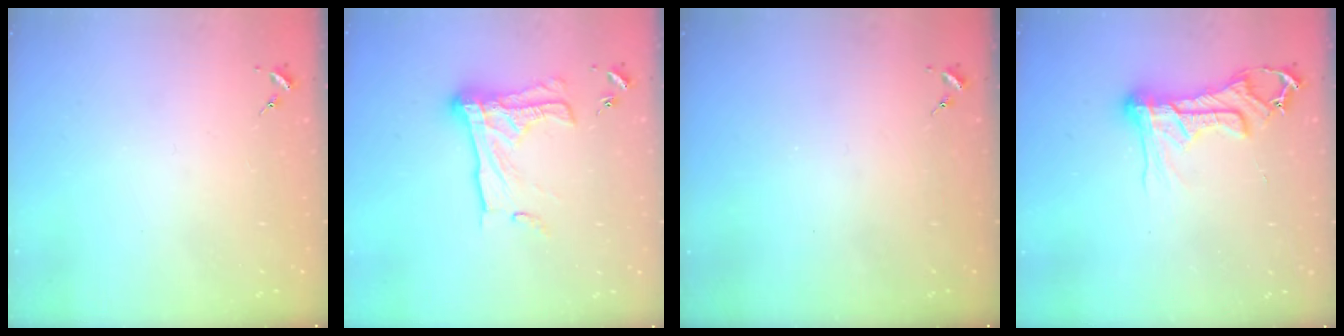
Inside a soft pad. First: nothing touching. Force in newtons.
{"total": 17.7, "press": 17.6, "slide": 1.5}
{"total": 0.0}
{"total": 14.0, "press": 13.9, "slide": 1.3}